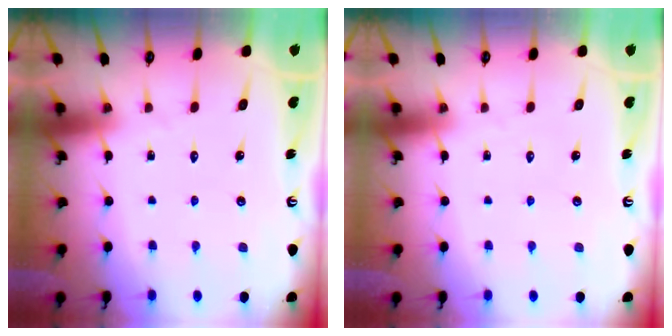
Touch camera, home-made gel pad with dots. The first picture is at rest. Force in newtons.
{"total": 0.0}